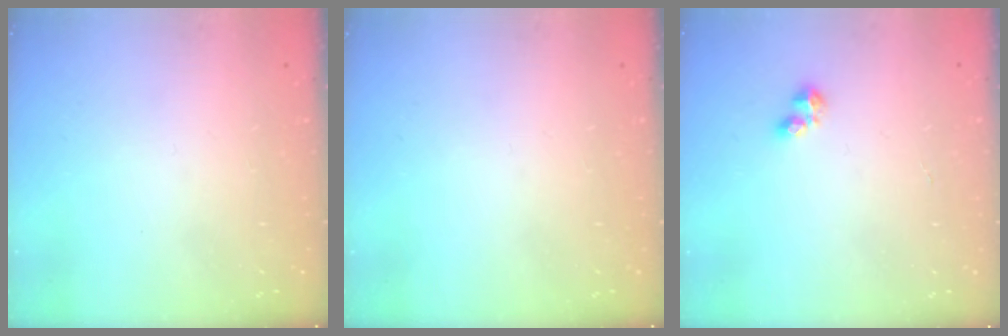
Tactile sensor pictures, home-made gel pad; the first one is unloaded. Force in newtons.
{"total": 0.0}
{"total": 2.7, "press": 2.7, "slide": 0.5}